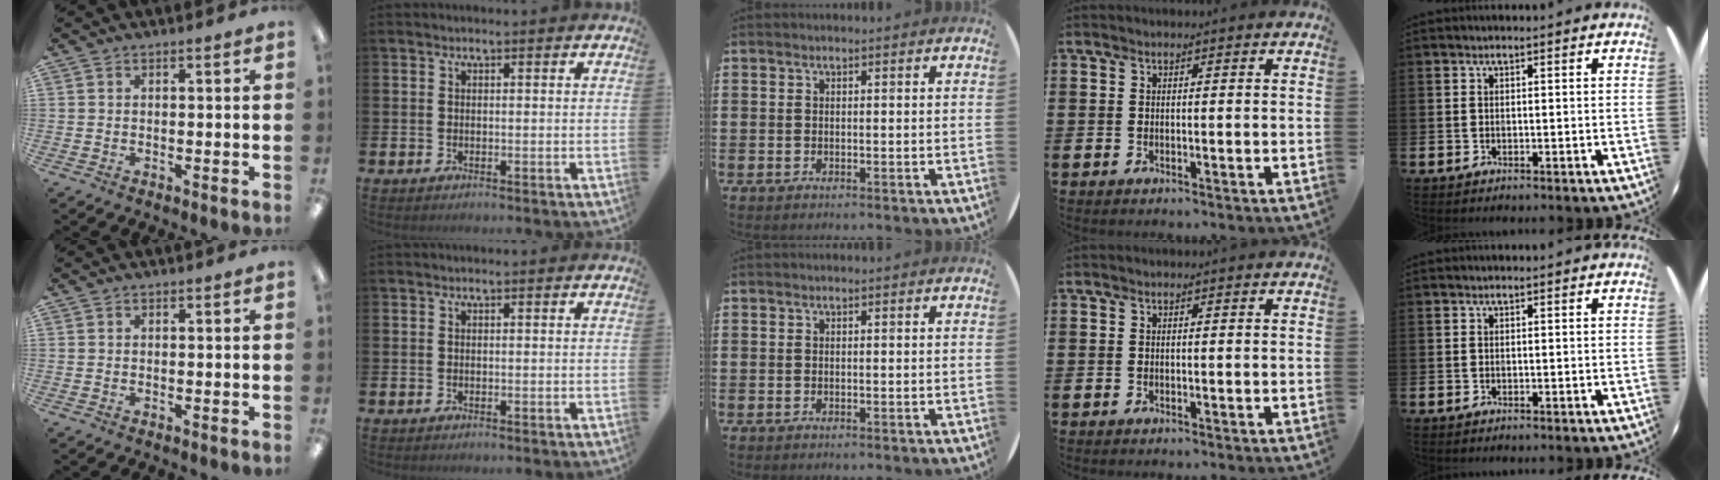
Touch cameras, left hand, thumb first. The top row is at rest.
{}